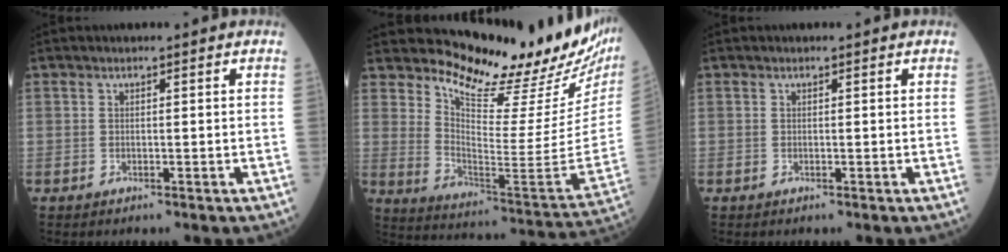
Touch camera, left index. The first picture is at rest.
{"total": 22.9, "force": [20.2, 2.2, 10.6], "torque": [-0.171, -0.119, 0.273]}
{"total": 0.0}